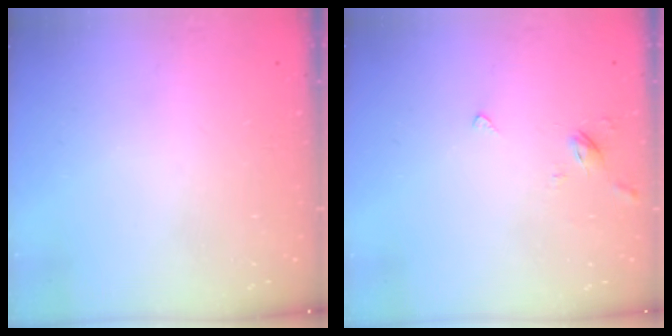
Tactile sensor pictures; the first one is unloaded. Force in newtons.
{"total": 2.7, "press": 2.6, "slide": 0.7}